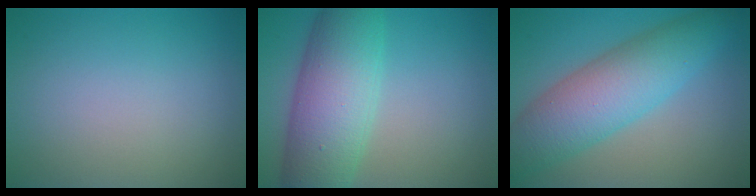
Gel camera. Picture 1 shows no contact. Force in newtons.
{"total": 8.9, "press": 8.9, "slide": 0.3}
{"total": 7.8, "press": 7.8, "slide": 0.1}